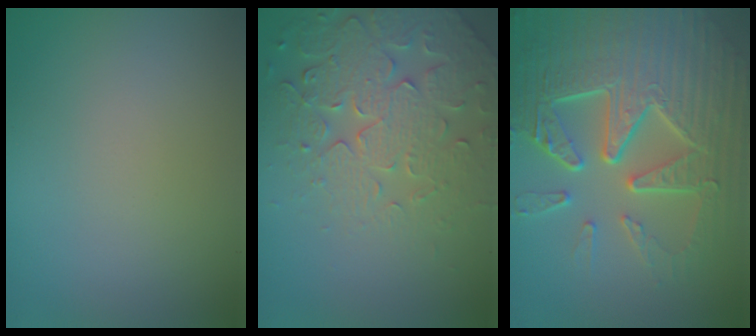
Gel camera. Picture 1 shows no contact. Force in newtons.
{"total": 4.7, "press": 4.6, "slide": 1.0}
{"total": 9.9, "press": 6.7, "slide": 7.3}